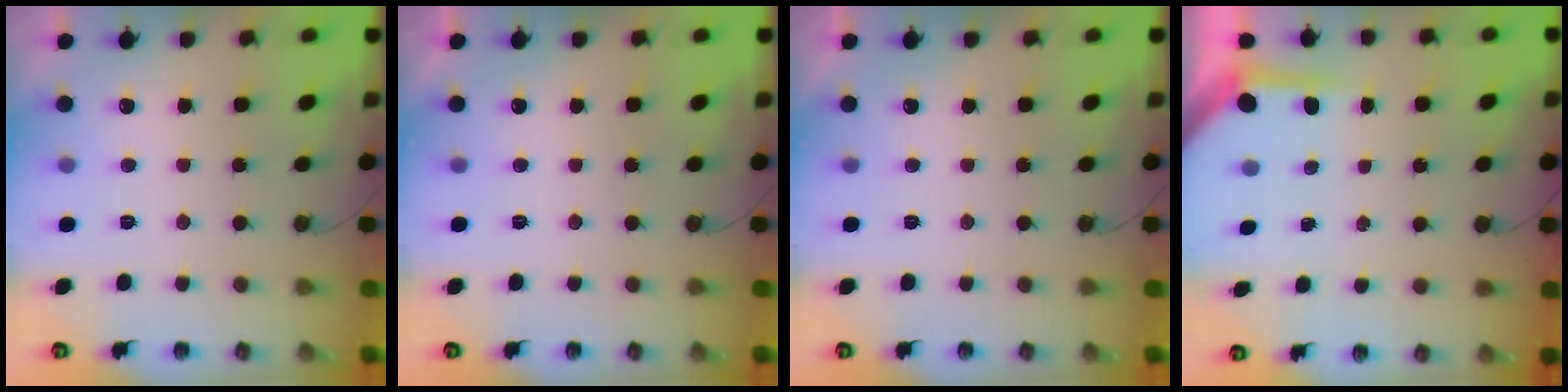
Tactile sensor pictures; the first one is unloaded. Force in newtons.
{"total": 0.0}
{"total": 0.0}
{"total": 4.0, "press": 4.0, "slide": 0.3}